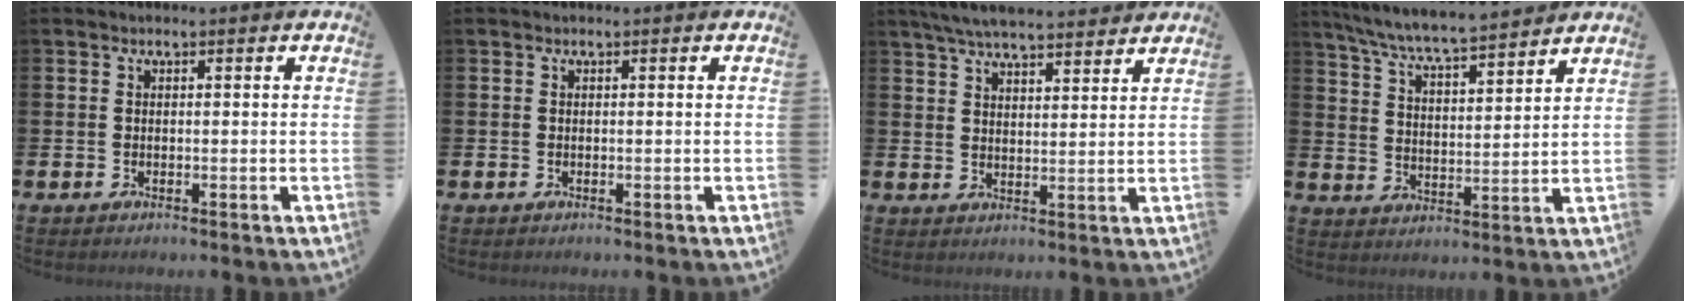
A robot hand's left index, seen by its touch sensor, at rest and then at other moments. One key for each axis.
{"total": 0.0}
{"total": 6.3, "fx": 6.0, "fy": 0.7, "fz": 1.7, "tx": -0.042, "ty": -0.025, "tz": 0.108}
{"total": 7.3, "fx": 7.0, "fy": 0.0, "fz": 1.9, "tx": -0.064, "ty": -0.049, "tz": 0.124}